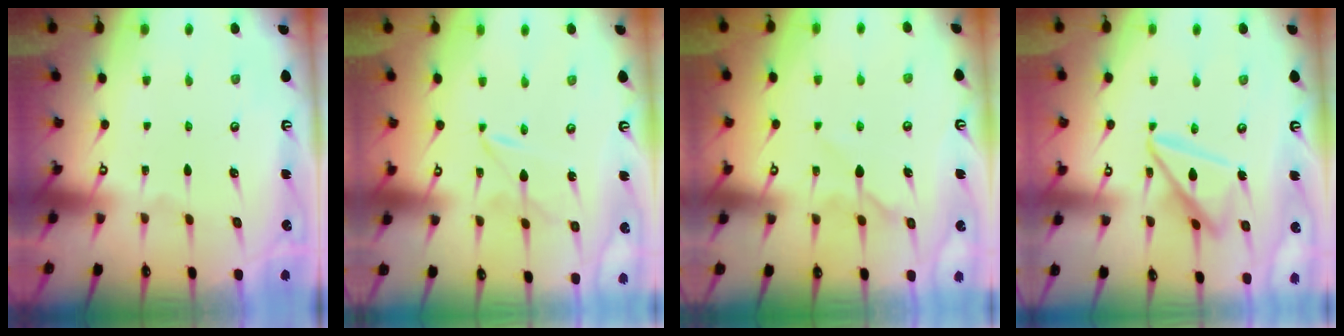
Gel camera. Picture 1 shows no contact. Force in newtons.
{"total": 2.7, "press": 2.7, "slide": 0.3}
{"total": 6.1, "press": 6.1, "slide": 0.6}
{"total": 15.9, "press": 15.8, "slide": 1.6}